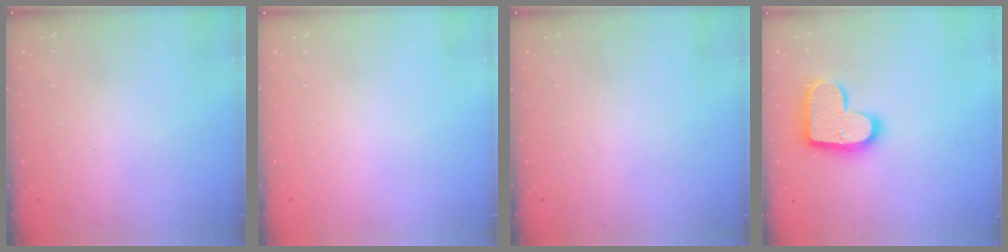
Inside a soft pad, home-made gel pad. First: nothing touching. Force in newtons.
{"total": 0.0}
{"total": 0.0}
{"total": 16.6, "press": 16.5, "slide": 0.9}